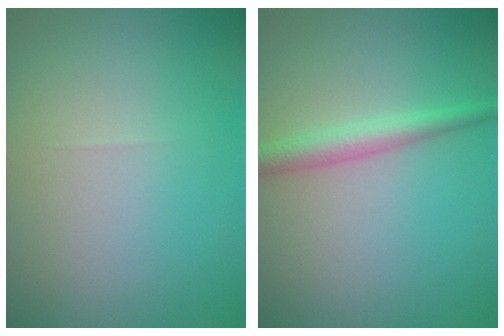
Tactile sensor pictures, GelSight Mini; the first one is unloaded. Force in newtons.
{"total": 2.4, "press": 2.4, "slide": 0.0}